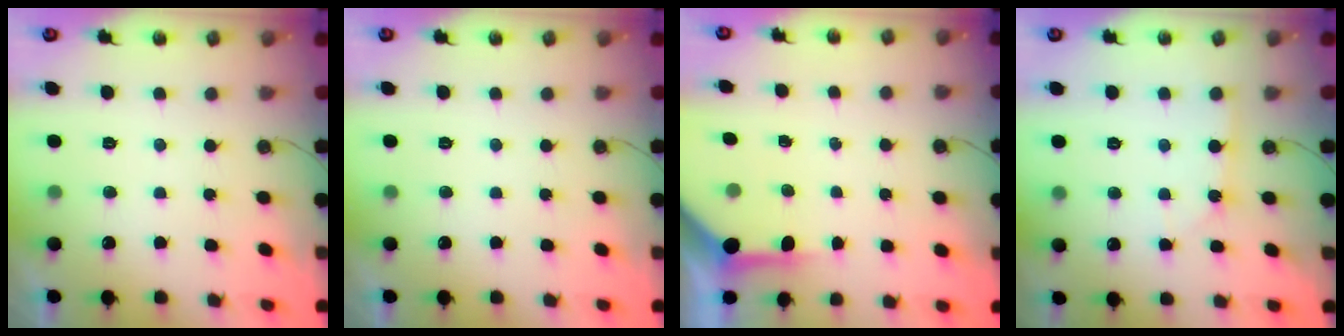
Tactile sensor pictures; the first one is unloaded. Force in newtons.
{"total": 0.0}
{"total": 4.4, "press": 4.4, "slide": 0.5}
{"total": 3.0, "press": 3.0, "slide": 0.4}